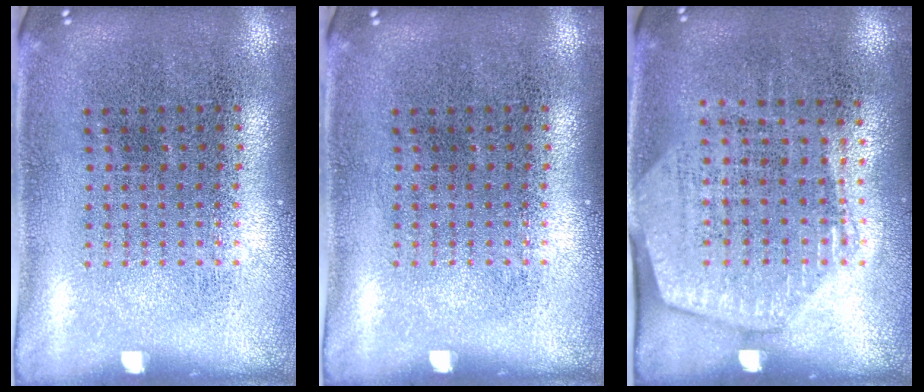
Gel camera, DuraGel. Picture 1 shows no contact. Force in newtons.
{"total": 0.0}
{"total": 1.5, "press": 1.4, "slide": 0.7}